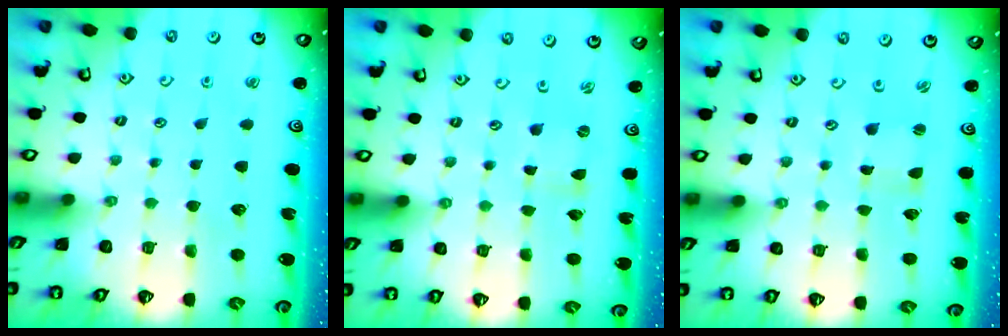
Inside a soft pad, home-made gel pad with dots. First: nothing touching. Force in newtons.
{"total": 0.0}
{"total": 0.8, "press": 0.8, "slide": 0.0}